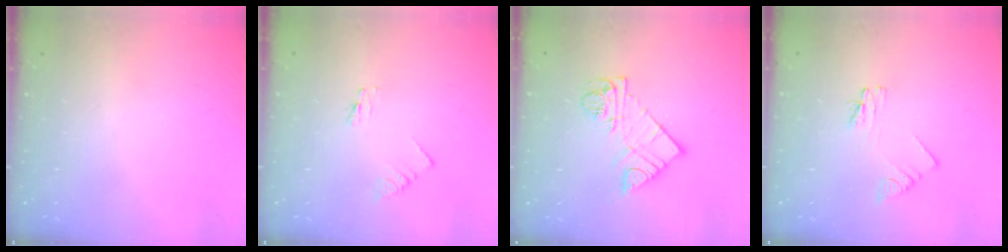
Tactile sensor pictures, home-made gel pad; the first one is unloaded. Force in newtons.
{"total": 0.0}
{"total": 10.6, "press": 10.6, "slide": 1.1}
{"total": 2.9, "press": 2.9, "slide": 0.3}